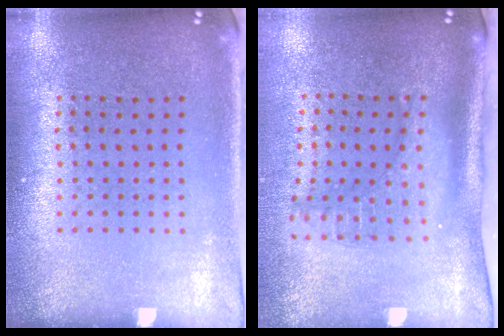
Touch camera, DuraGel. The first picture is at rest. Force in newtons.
{"total": 2.2, "press": 1.6, "slide": 1.5}